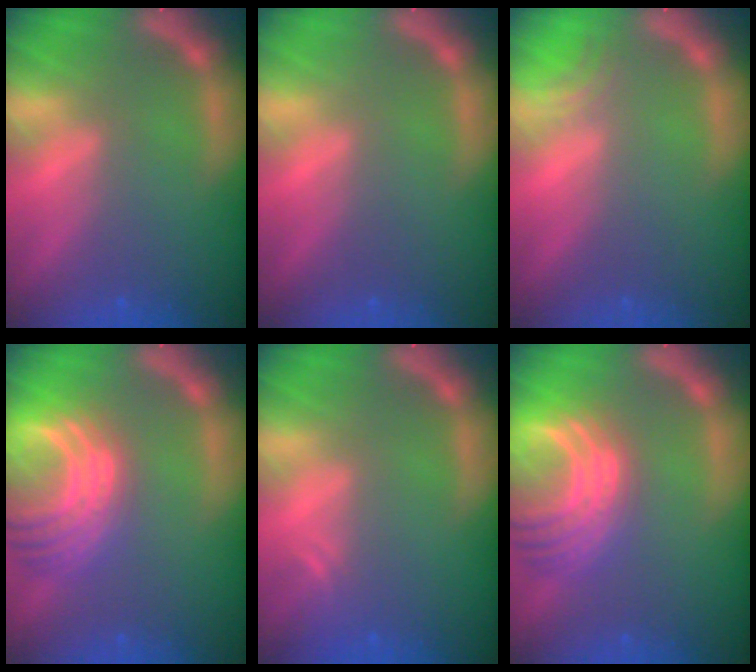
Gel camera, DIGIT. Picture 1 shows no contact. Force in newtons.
{"total": 0.0}
{"total": 1.5}
{"total": 10.0}
{"total": 1.5}
{"total": 10.0}